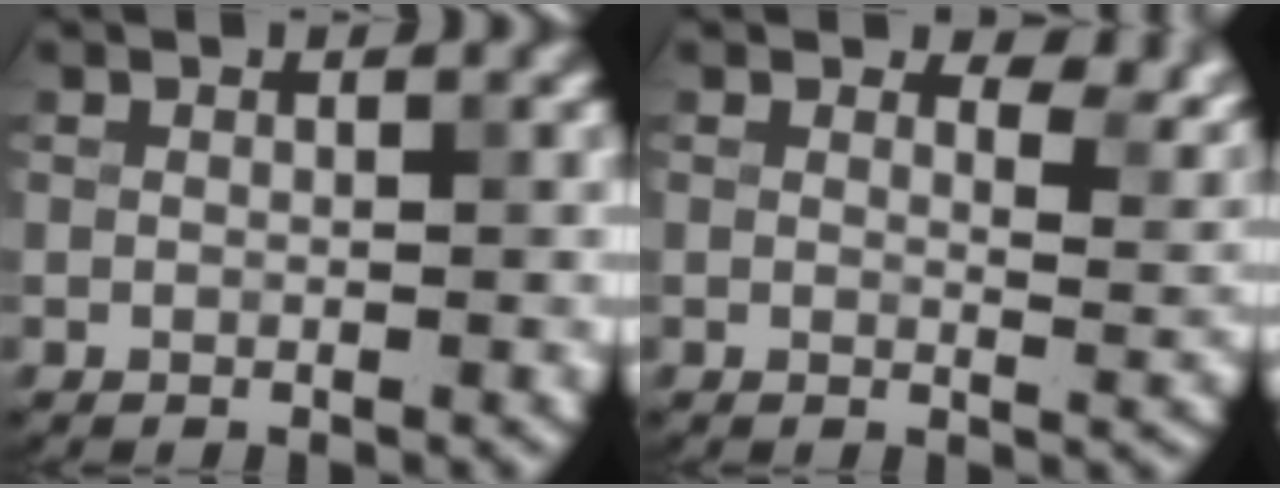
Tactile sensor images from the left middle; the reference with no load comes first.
{"total": 3.9, "force": [2.5, 1.8, 2.4], "torque": [-0.034, -0.004, 0.029]}